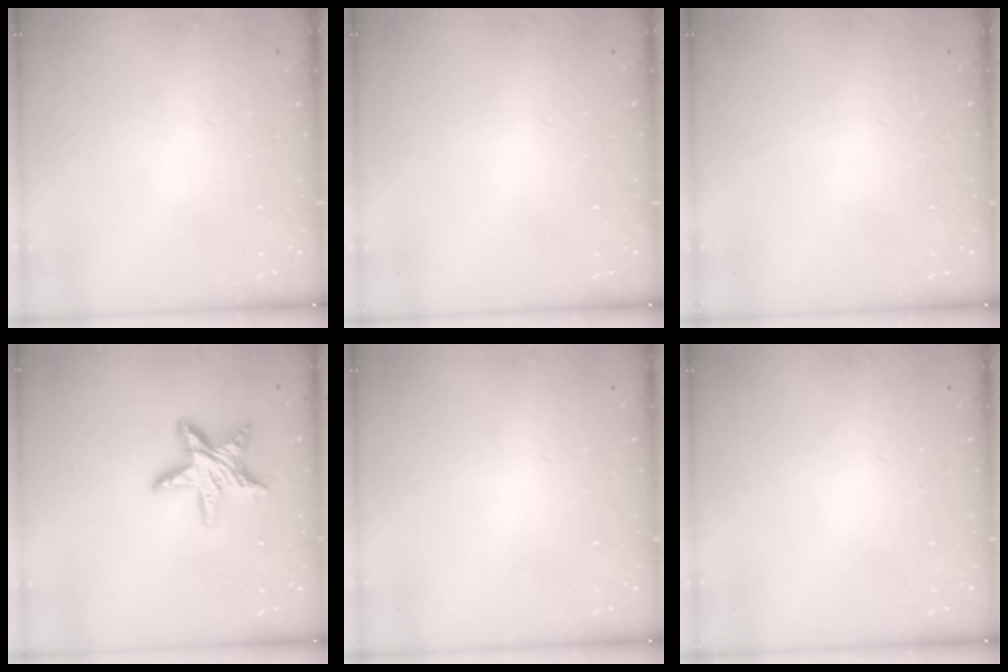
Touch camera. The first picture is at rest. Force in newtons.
{"total": 0.0}
{"total": 0.0}
{"total": 13.9, "press": 13.9, "slide": 1.0}
{"total": 0.0}
{"total": 0.0}